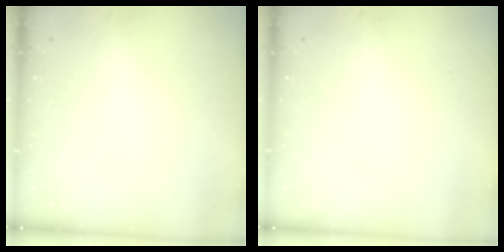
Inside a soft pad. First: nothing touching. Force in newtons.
{"total": 0.0}